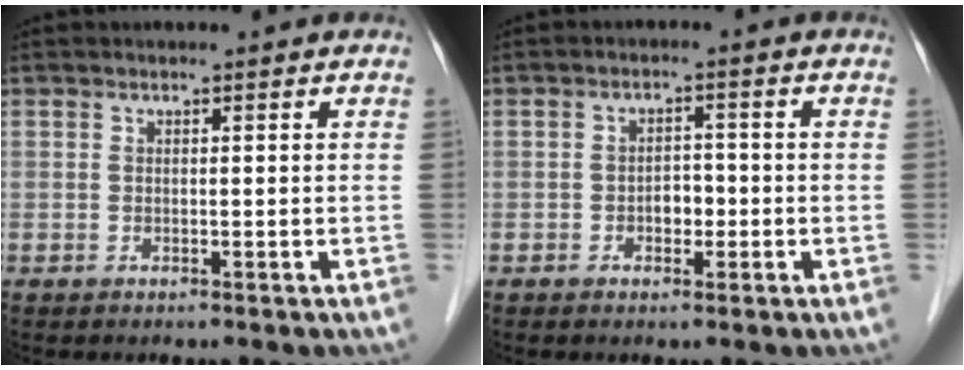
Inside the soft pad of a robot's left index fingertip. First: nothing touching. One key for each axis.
{"total": 2.6, "fx": -0.9, "fy": 1.7, "fz": 1.8, "tx": -0.025, "ty": 0.007, "tz": -0.014}